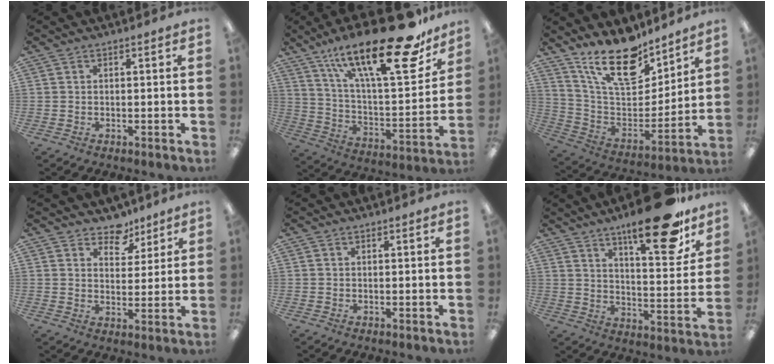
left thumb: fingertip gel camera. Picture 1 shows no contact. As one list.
[{"total": 28.1, "force": [18.0, 8.4, 19.9], "torque": [-0.306, -0.107, 0.297]}, {"total": 19.2, "force": [14.4, 7.7, 10.0], "torque": [-0.188, -0.089, 0.258]}, {"total": 7.2, "force": [5.8, 4.1, 1.5], "torque": [-0.015, -0.037, 0.103]}, {"total": 0.0}, {"total": 20.2, "force": [14.1, 6.0, 13.1], "torque": [-0.181, -0.090, 0.223]}]